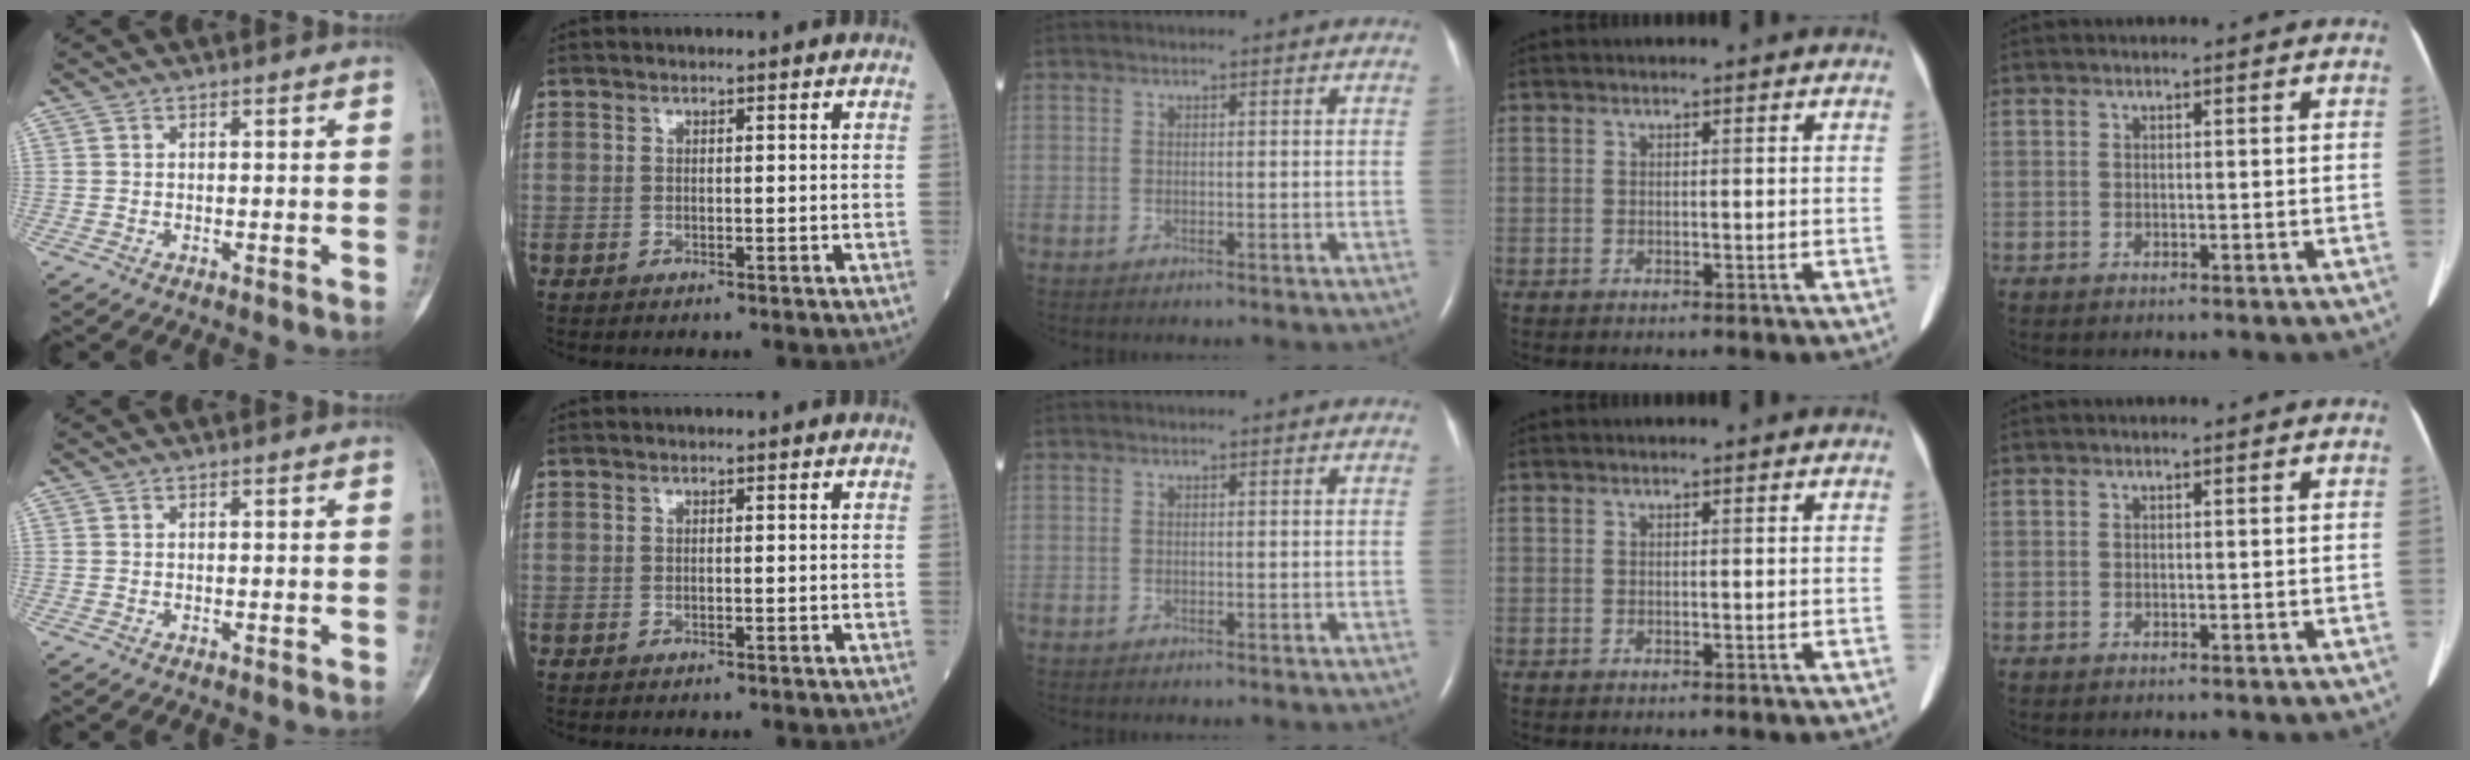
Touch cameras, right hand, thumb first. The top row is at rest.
{}